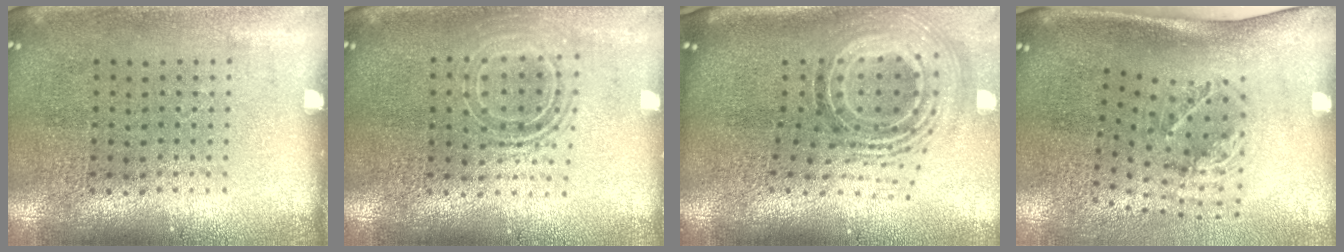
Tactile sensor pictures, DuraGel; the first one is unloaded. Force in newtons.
{"total": 1.7, "press": 1.3, "slide": 1.1}
{"total": 2.1, "press": 1.5, "slide": 1.5}
{"total": 2.1, "press": 1.3, "slide": 1.7}